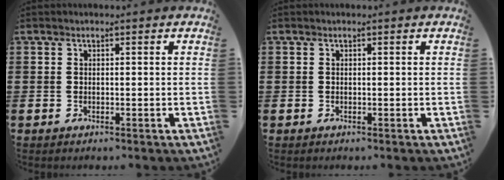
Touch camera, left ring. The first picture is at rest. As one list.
[{"total": 0.0}]